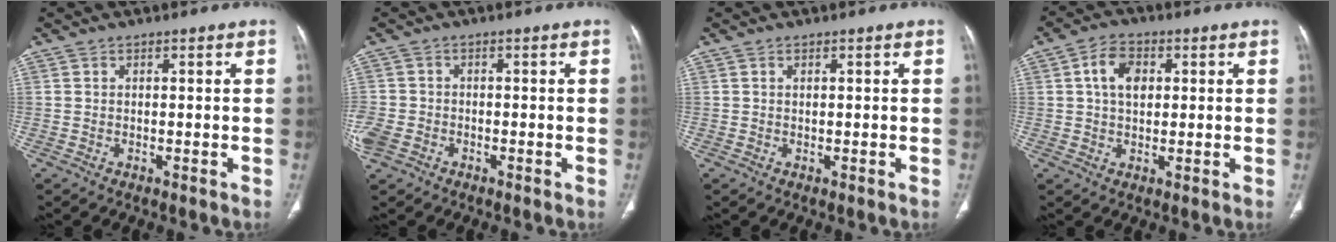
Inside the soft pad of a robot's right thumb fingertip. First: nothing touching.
{"total": 5.1, "force": [-2.2, 3.9, 2.4], "torque": [-0.066, 0.011, -0.039]}
{"total": 0.7, "force": [0.3, 0.3, 0.5], "torque": [-0.008, 0.003, 0.007]}
{"total": 6.8, "force": [1.7, 4.6, 4.7], "torque": [-0.067, 0.007, 0.026]}